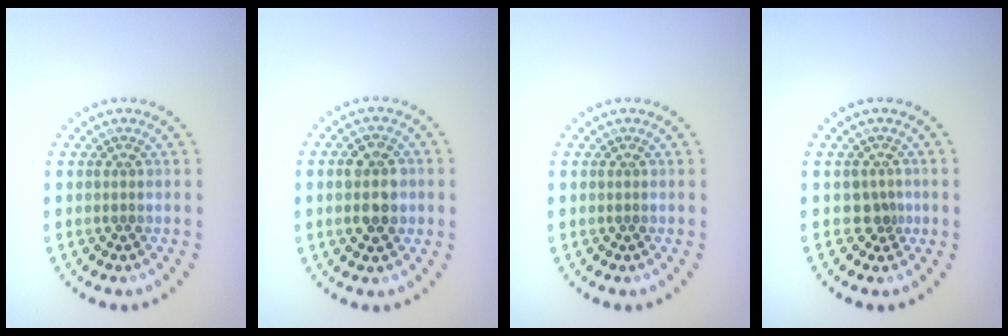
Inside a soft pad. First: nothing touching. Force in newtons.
{"total": 3.7, "press": 3.7, "slide": 0.1}
{"total": 0.0}
{"total": 1.3, "press": 0.8, "slide": 1.0}